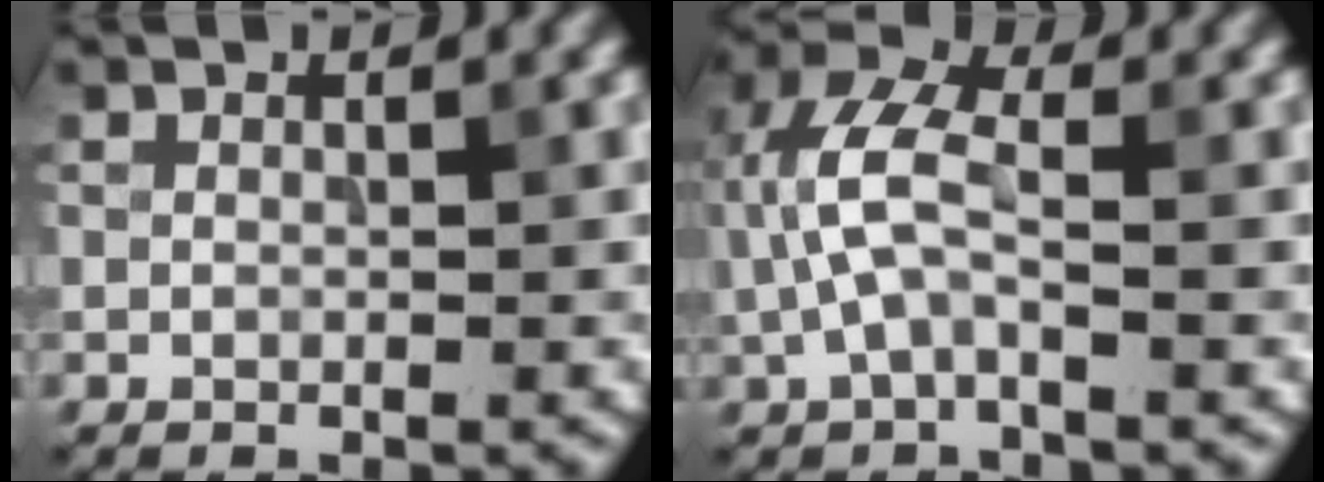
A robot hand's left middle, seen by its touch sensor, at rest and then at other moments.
{"total": 5.0, "force": [-0.3, 2.3, 4.4], "torque": [-0.107, 0.018, -0.014]}